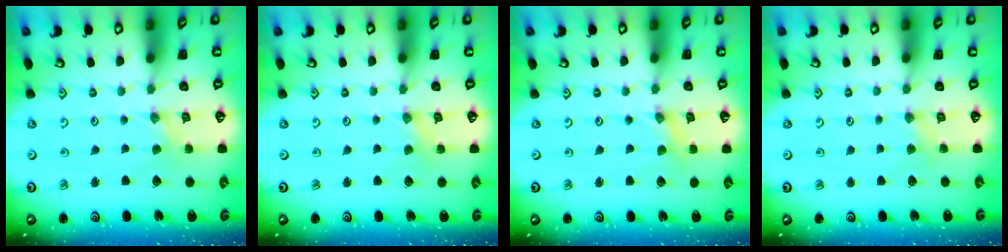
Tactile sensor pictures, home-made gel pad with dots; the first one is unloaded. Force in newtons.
{"total": 2.2, "press": 2.1, "slide": 0.5}
{"total": 1.5, "press": 1.5, "slide": 0.1}
{"total": 2.5, "press": 2.5, "slide": 0.3}